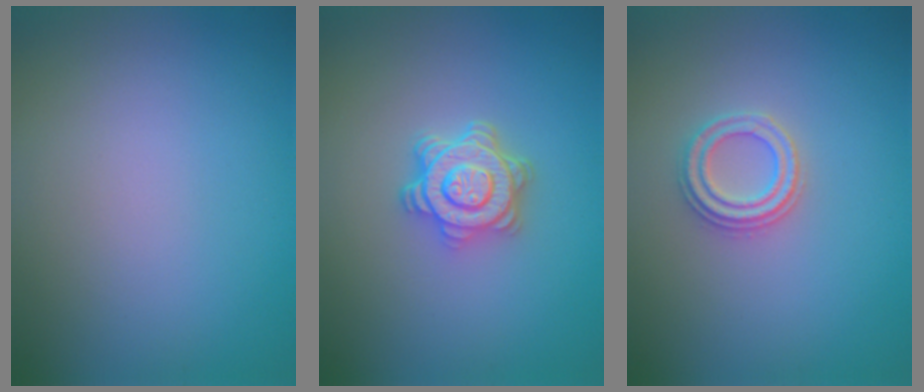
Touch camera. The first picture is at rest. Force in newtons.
{"total": 4.5, "press": 3.6, "slide": 2.8}
{"total": 2.3, "press": 2.3, "slide": 0.2}